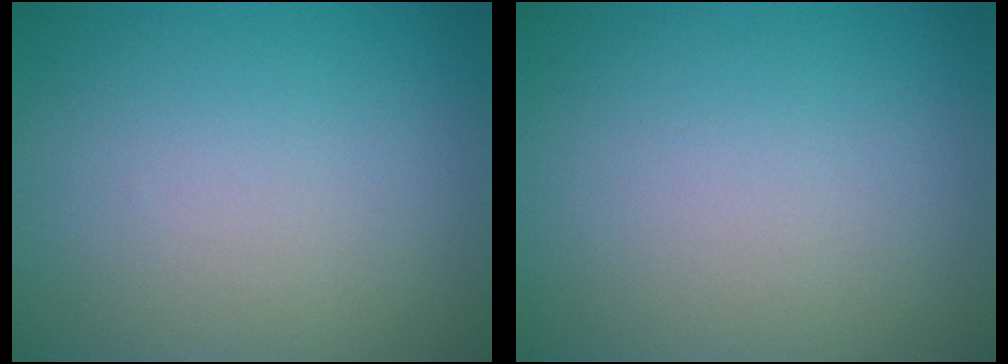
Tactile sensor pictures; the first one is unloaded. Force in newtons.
{"total": 0.0}